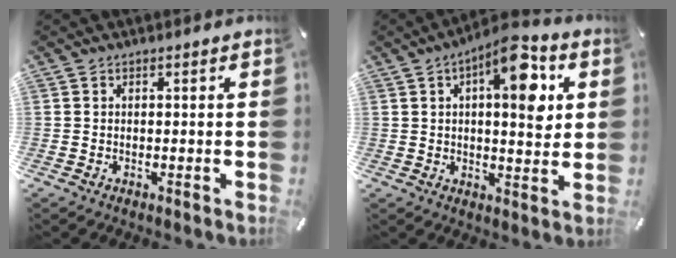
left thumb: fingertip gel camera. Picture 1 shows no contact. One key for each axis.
{"total": 12.9, "fx": 5.2, "fy": 4.9, "fz": 10.8, "tx": -0.152, "ty": -0.025, "tz": 0.081}